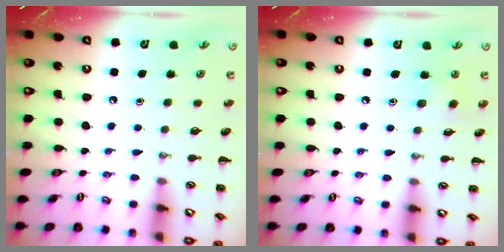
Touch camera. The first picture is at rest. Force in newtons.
{"total": 2.4, "press": 2.2, "slide": 0.9}